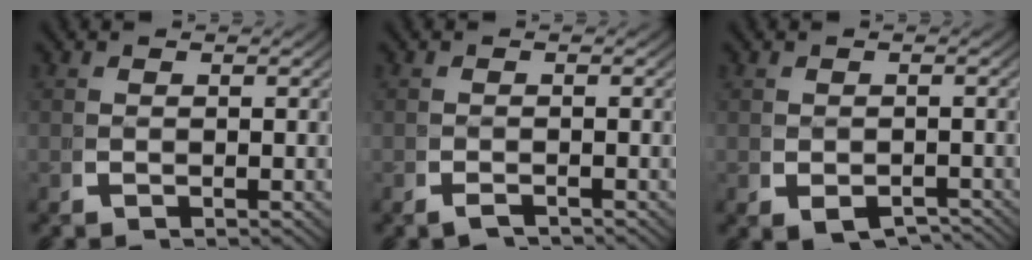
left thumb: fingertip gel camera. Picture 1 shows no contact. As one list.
[{"total": 1.3, "force": [-1.3, 0.2, 0.3], "torque": [-0.006, -0.007, -0.021]}, {"total": 3.3, "force": [-2.3, 1.7, 1.6], "torque": [-0.033, -0.022, -0.022]}]